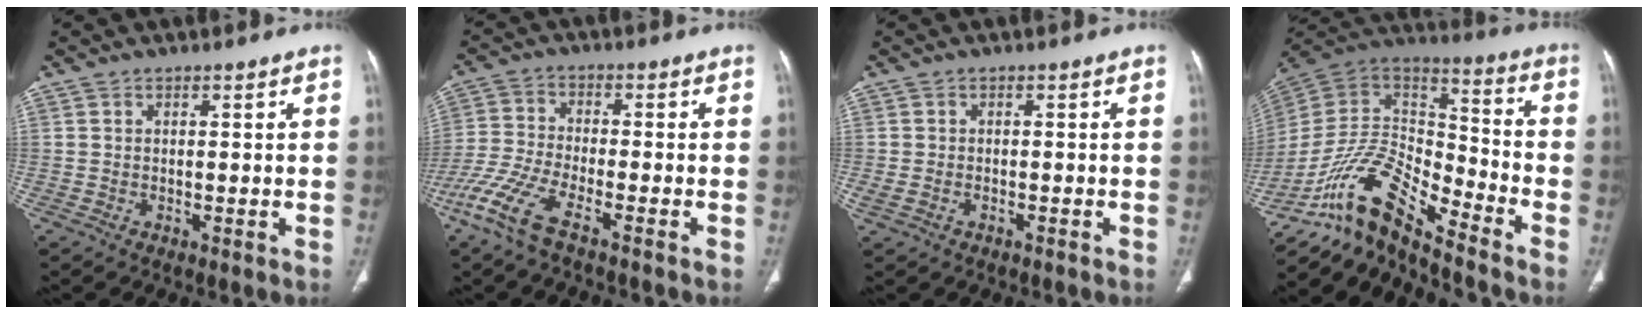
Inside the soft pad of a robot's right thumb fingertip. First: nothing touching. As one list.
[{"total": 9.4, "force": [-6.1, 2.0, 6.9], "torque": [-0.176, 0.005, -0.132]}, {"total": 2.3, "force": [-0.9, 1.4, 1.6], "torque": [-0.047, 0.013, -0.009]}, {"total": 16.3, "force": [-13.6, 3.8, 8.2], "torque": [-0.146, 0.100, -0.257]}]